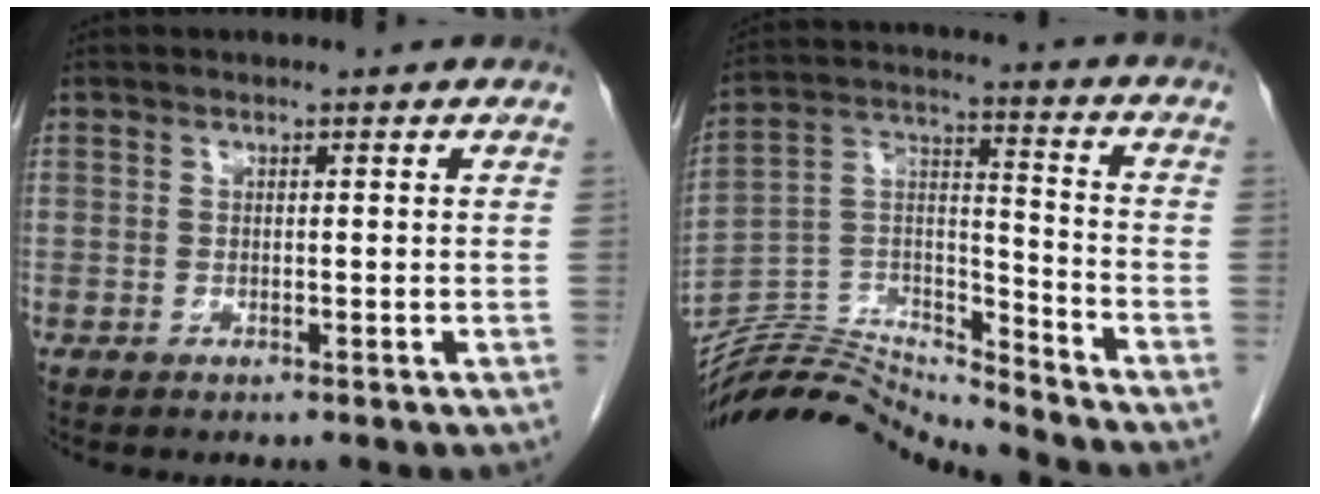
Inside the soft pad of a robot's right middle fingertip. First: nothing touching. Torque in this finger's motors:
{"motor_torque": [-0.19, -0.70, -0.19, -0.01]}